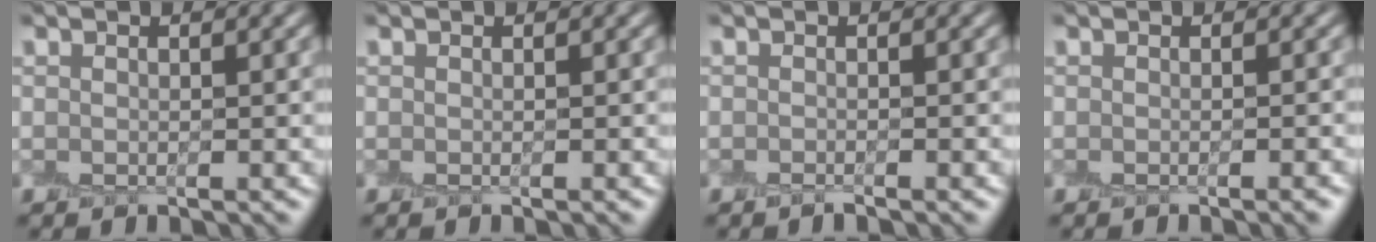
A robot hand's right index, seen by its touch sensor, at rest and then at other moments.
{"total": 0.0}
{"total": 0.6, "force": [-0.5, 0.0, 0.3], "torque": [-0.005, -0.001, -0.010]}
{"total": 1.4, "force": [-0.7, 0.3, 1.2], "torque": [-0.008, -0.002, -0.011]}